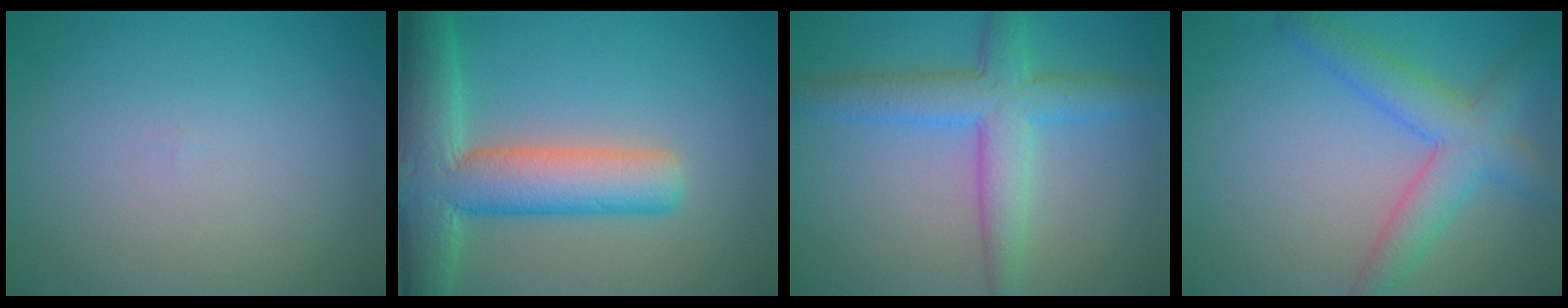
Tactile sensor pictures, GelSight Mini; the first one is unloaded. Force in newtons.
{"total": 9.0, "press": 8.9, "slide": 0.5}
{"total": 5.3, "press": 5.3, "slide": 0.1}
{"total": 5.0, "press": 5.0, "slide": 0.2}